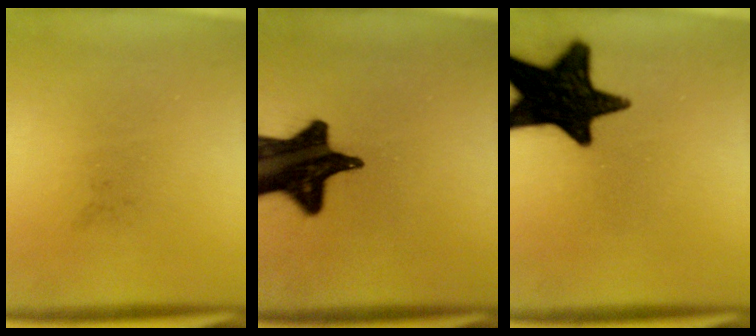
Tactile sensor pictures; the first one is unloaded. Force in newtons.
{"total": 19.5}
{"total": 18.4}